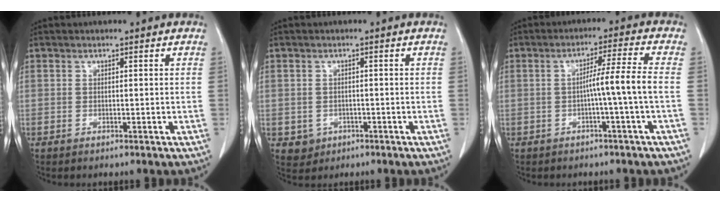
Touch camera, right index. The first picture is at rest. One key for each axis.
{"total": 2.8, "fx": -0.9, "fy": 2.6, "fz": 0.5, "tx": -0.008, "ty": 0.004, "tz": -0.005}
{"total": 5.8, "fx": -1.2, "fy": -1.6, "fz": 5.5, "tx": -0.087, "ty": 0.014, "tz": -0.017}